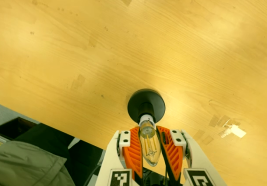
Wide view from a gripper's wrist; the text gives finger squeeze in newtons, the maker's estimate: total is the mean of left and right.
{"total": 20.4, "left": 19.8, "right": 21.1}